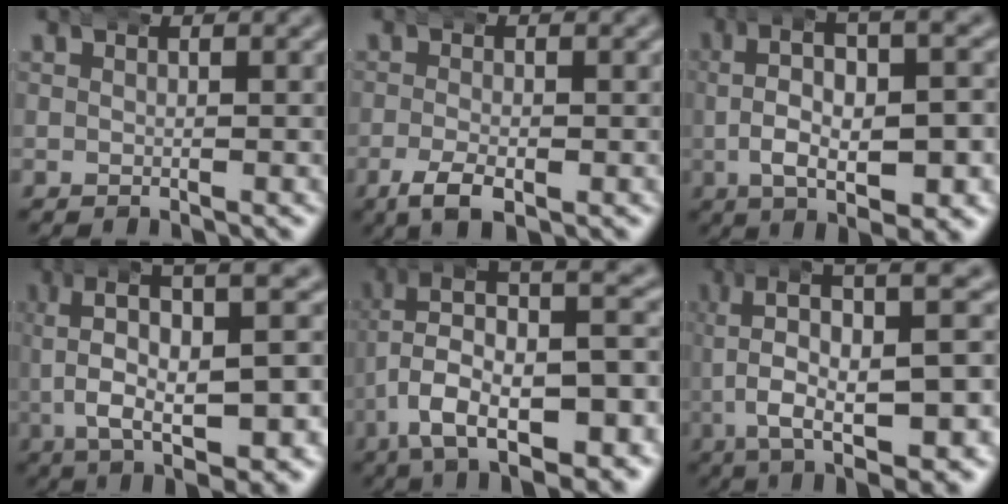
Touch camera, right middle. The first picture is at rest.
{"total": 3.4, "force": [-2.1, 1.3, 2.4], "torque": [-0.045, -0.009, -0.033]}
{"total": 7.3, "force": [0.7, 2.8, 6.6], "torque": [-0.100, 0.004, 0.009]}
{"total": 8.5, "force": [1.8, 3.0, 7.8], "torque": [-0.121, 0.007, 0.024]}
{"total": 9.3, "force": [-0.8, 4.8, 7.9], "torque": [-0.151, -0.033, 0.007]}
{"total": 9.4, "force": [1.1, 3.7, 8.5], "torque": [-0.138, -0.003, 0.016]}